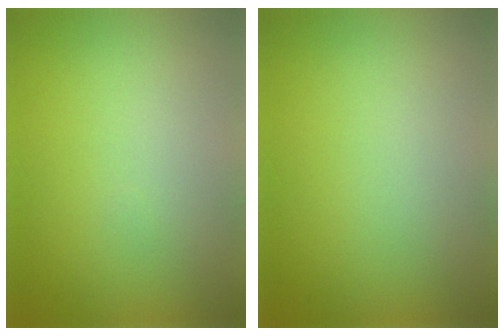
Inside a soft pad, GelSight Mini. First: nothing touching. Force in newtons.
{"total": 0.0}